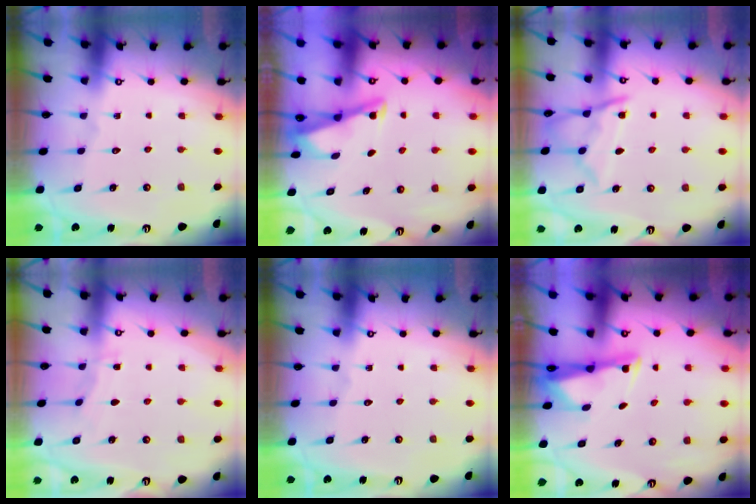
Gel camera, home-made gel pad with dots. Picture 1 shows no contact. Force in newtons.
{"total": 2.9, "press": 2.8, "slide": 0.4}
{"total": 8.5, "press": 8.5, "slide": 0.5}
{"total": 2.3, "press": 2.3, "slide": 0.3}
{"total": 0.0}
{"total": 2.5, "press": 2.5, "slide": 0.4}